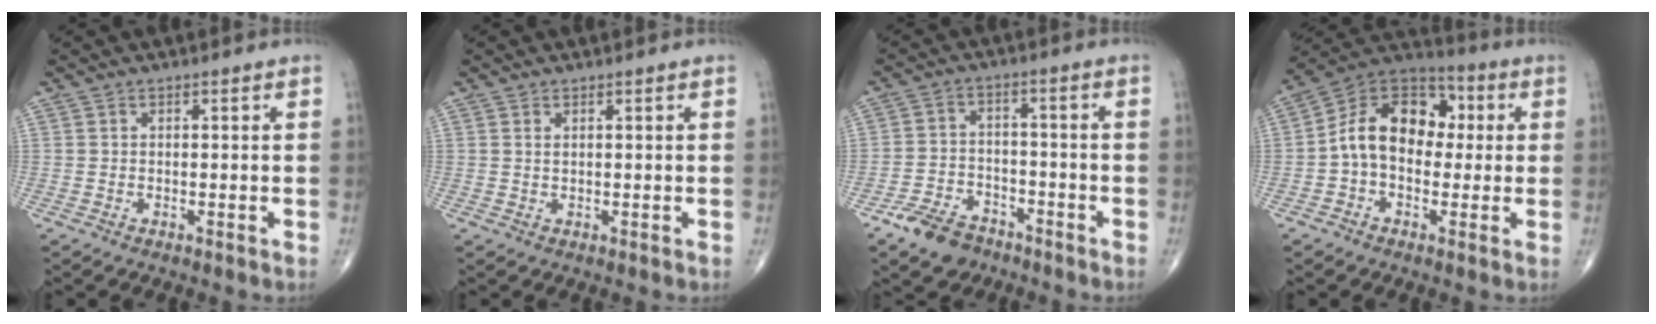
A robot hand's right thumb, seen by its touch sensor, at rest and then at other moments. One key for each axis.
{"total": 0.7, "fx": 0.4, "fy": 0.3, "fz": 0.5, "tx": -0.010, "ty": 0.002, "tz": 0.009}
{"total": 7.7, "fx": -5.5, "fy": 4.6, "fz": 2.8, "tx": -0.038, "ty": 0.030, "tz": -0.102}
{"total": 14.3, "fx": 0.3, "fy": 10.0, "fz": 10.2, "tx": -0.141, "ty": 0.041, "tz": -0.010}